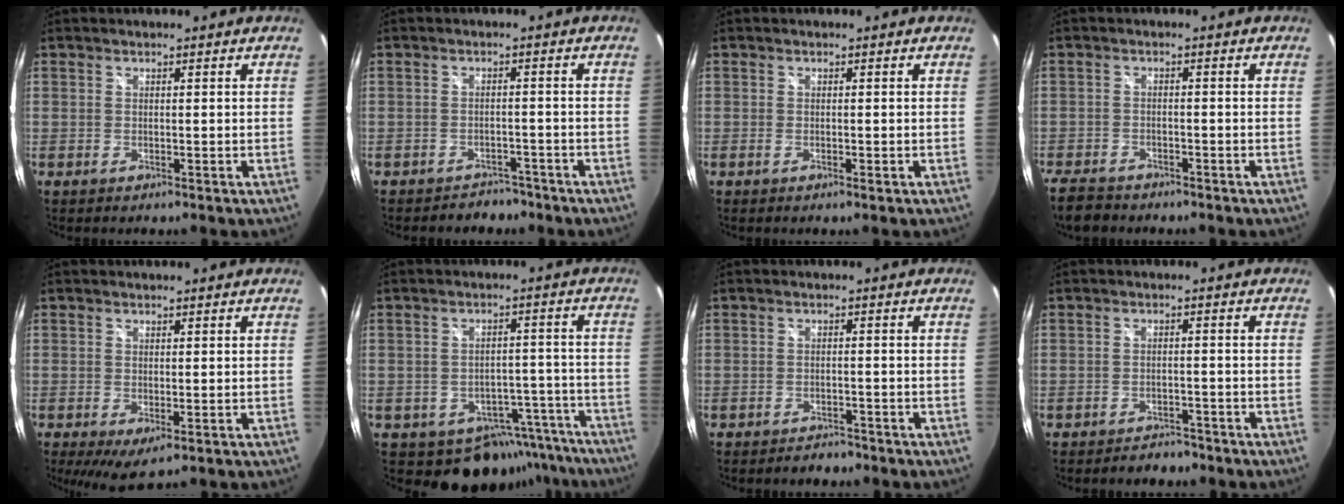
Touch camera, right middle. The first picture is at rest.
{"total": 4.3, "force": [-3.8, 1.9, 0.3], "torque": [-0.007, 0.005, -0.052]}
{"total": 1.1, "force": [-0.5, 0.2, 0.9], "torque": [-0.016, -0.002, -0.010]}
{"total": 5.8, "force": [-5.1, 2.0, 1.8], "torque": [-0.061, -0.014, -0.094]}
{"total": 3.5, "force": [0.0, 0.7, 3.4], "torque": [-0.058, -0.015, 0.002]}
{"total": 11.6, "force": [-9.2, 6.6, 2.6], "torque": [-0.031, 0.032, -0.093]}
{"total": 2.6, "force": [-2.5, 0.5, 0.4], "torque": [-0.011, -0.004, -0.037]}
{"total": 3.6, "force": [-3.4, 1.1, 0.6], "torque": [-0.016, 0.000, -0.049]}